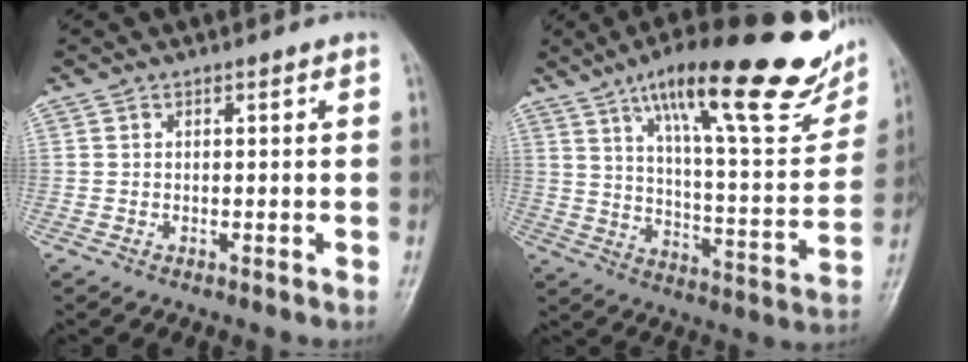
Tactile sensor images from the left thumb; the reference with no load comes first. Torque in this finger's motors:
{"motor_torque": [0.39, 0.20, 1.47, -1.30, 0.40]}